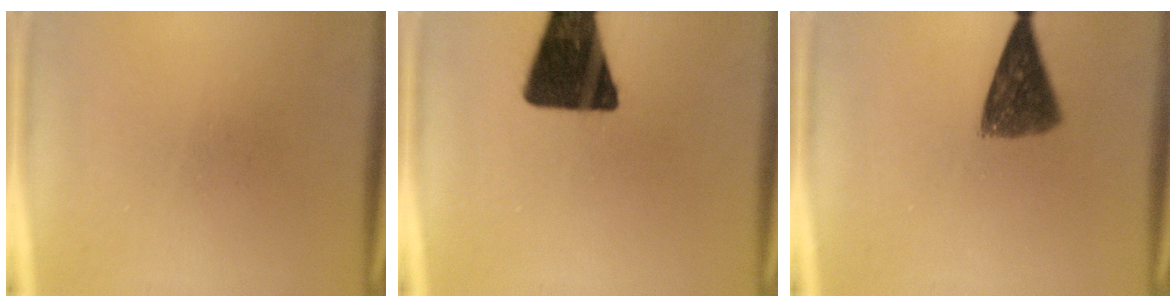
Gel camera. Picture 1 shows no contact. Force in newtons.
{"total": 17.9}
{"total": 8.4}